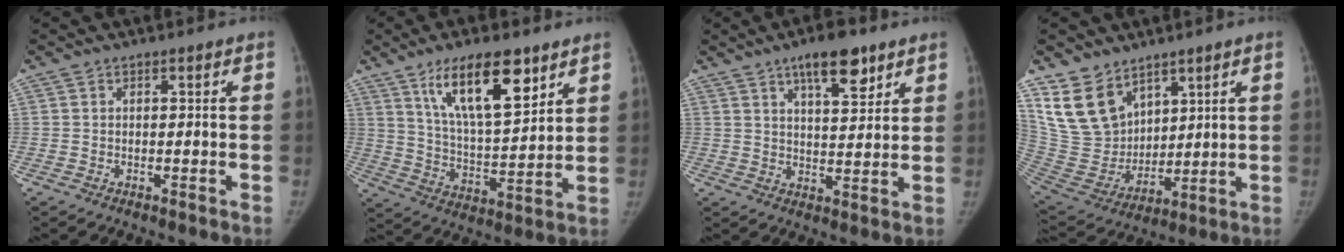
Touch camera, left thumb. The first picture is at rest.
{"total": 16.1, "force": [9.2, 5.5, 12.0], "torque": [-0.176, -0.048, 0.168]}
{"total": 9.4, "force": [5.9, 3.4, 6.5], "torque": [-0.080, -0.033, 0.092]}
{"total": 14.4, "force": [9.3, 9.3, 5.9], "torque": [-0.084, -0.051, 0.207]}